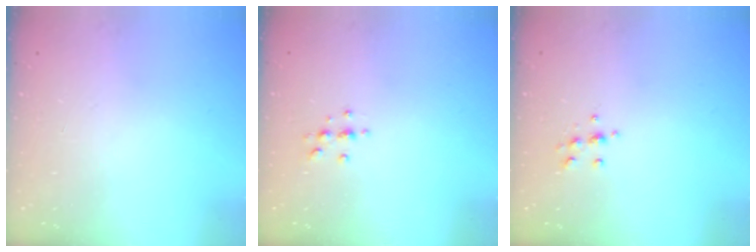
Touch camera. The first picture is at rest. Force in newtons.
{"total": 4.9, "press": 4.9, "slide": 0.6}
{"total": 7.2, "press": 7.1, "slide": 0.7}